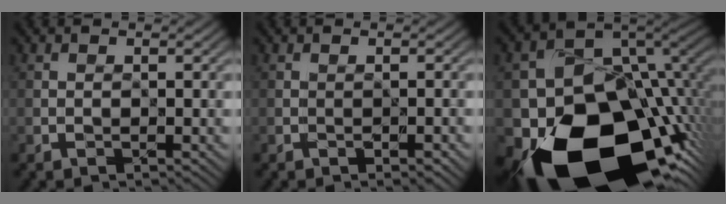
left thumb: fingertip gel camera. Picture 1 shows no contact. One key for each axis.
{"total": 0.9, "fx": -0.7, "fy": 0.1, "fz": 0.5, "tx": -0.008, "ty": 0.002, "tz": -0.010}
{"total": 19.1, "fx": -7.4, "fy": 13.0, "fz": 11.8, "tx": -0.238, "ty": -0.058, "tz": -0.099}